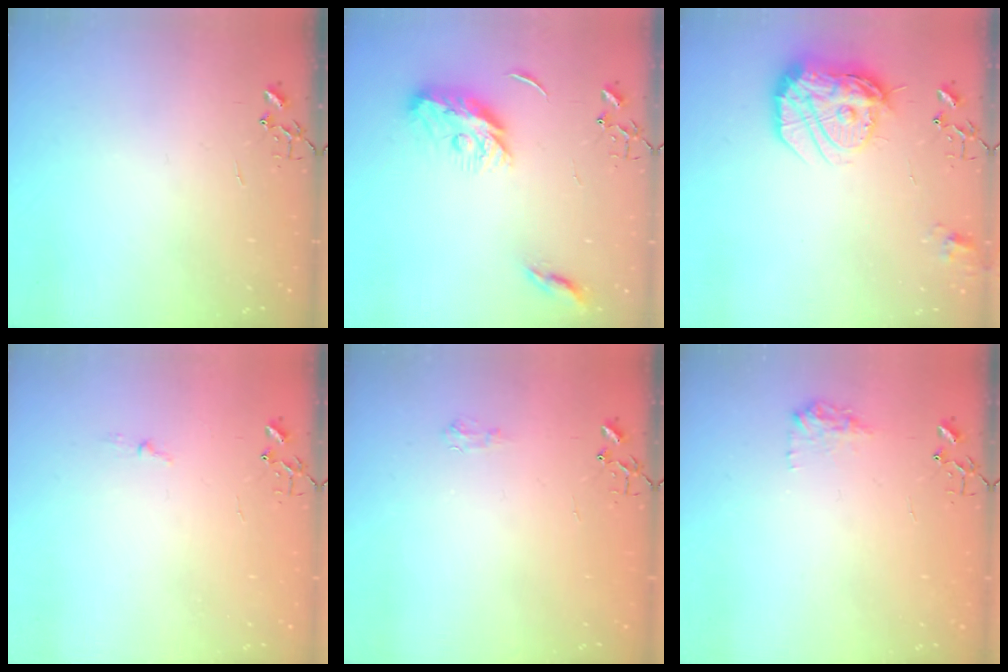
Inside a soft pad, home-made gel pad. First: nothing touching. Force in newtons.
{"total": 11.1, "press": 11.0, "slide": 0.8}
{"total": 17.7, "press": 17.7, "slide": 1.6}
{"total": 3.3, "press": 3.3, "slide": 0.4}
{"total": 5.2, "press": 5.1, "slide": 0.6}
{"total": 8.7, "press": 8.7, "slide": 0.4}